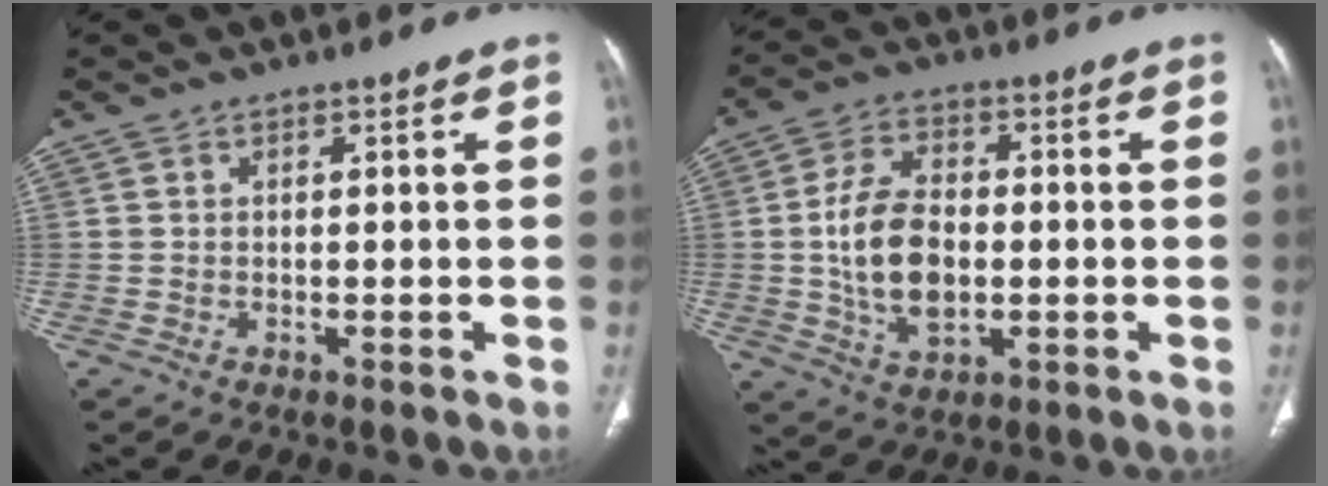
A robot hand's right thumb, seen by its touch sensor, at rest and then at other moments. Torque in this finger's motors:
{"motor_torque": [-0.31, 0.99, 1.17, 0.07, 0.15]}